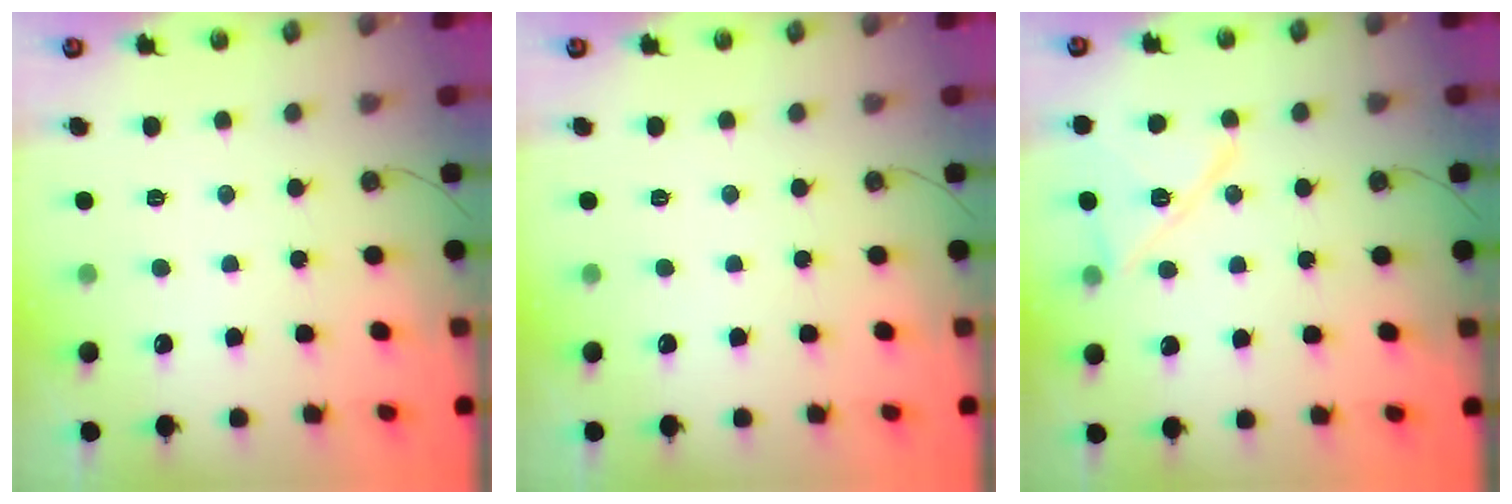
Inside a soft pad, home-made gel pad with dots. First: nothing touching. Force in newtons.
{"total": 0.0}
{"total": 13.5, "press": 13.4, "slide": 1.3}